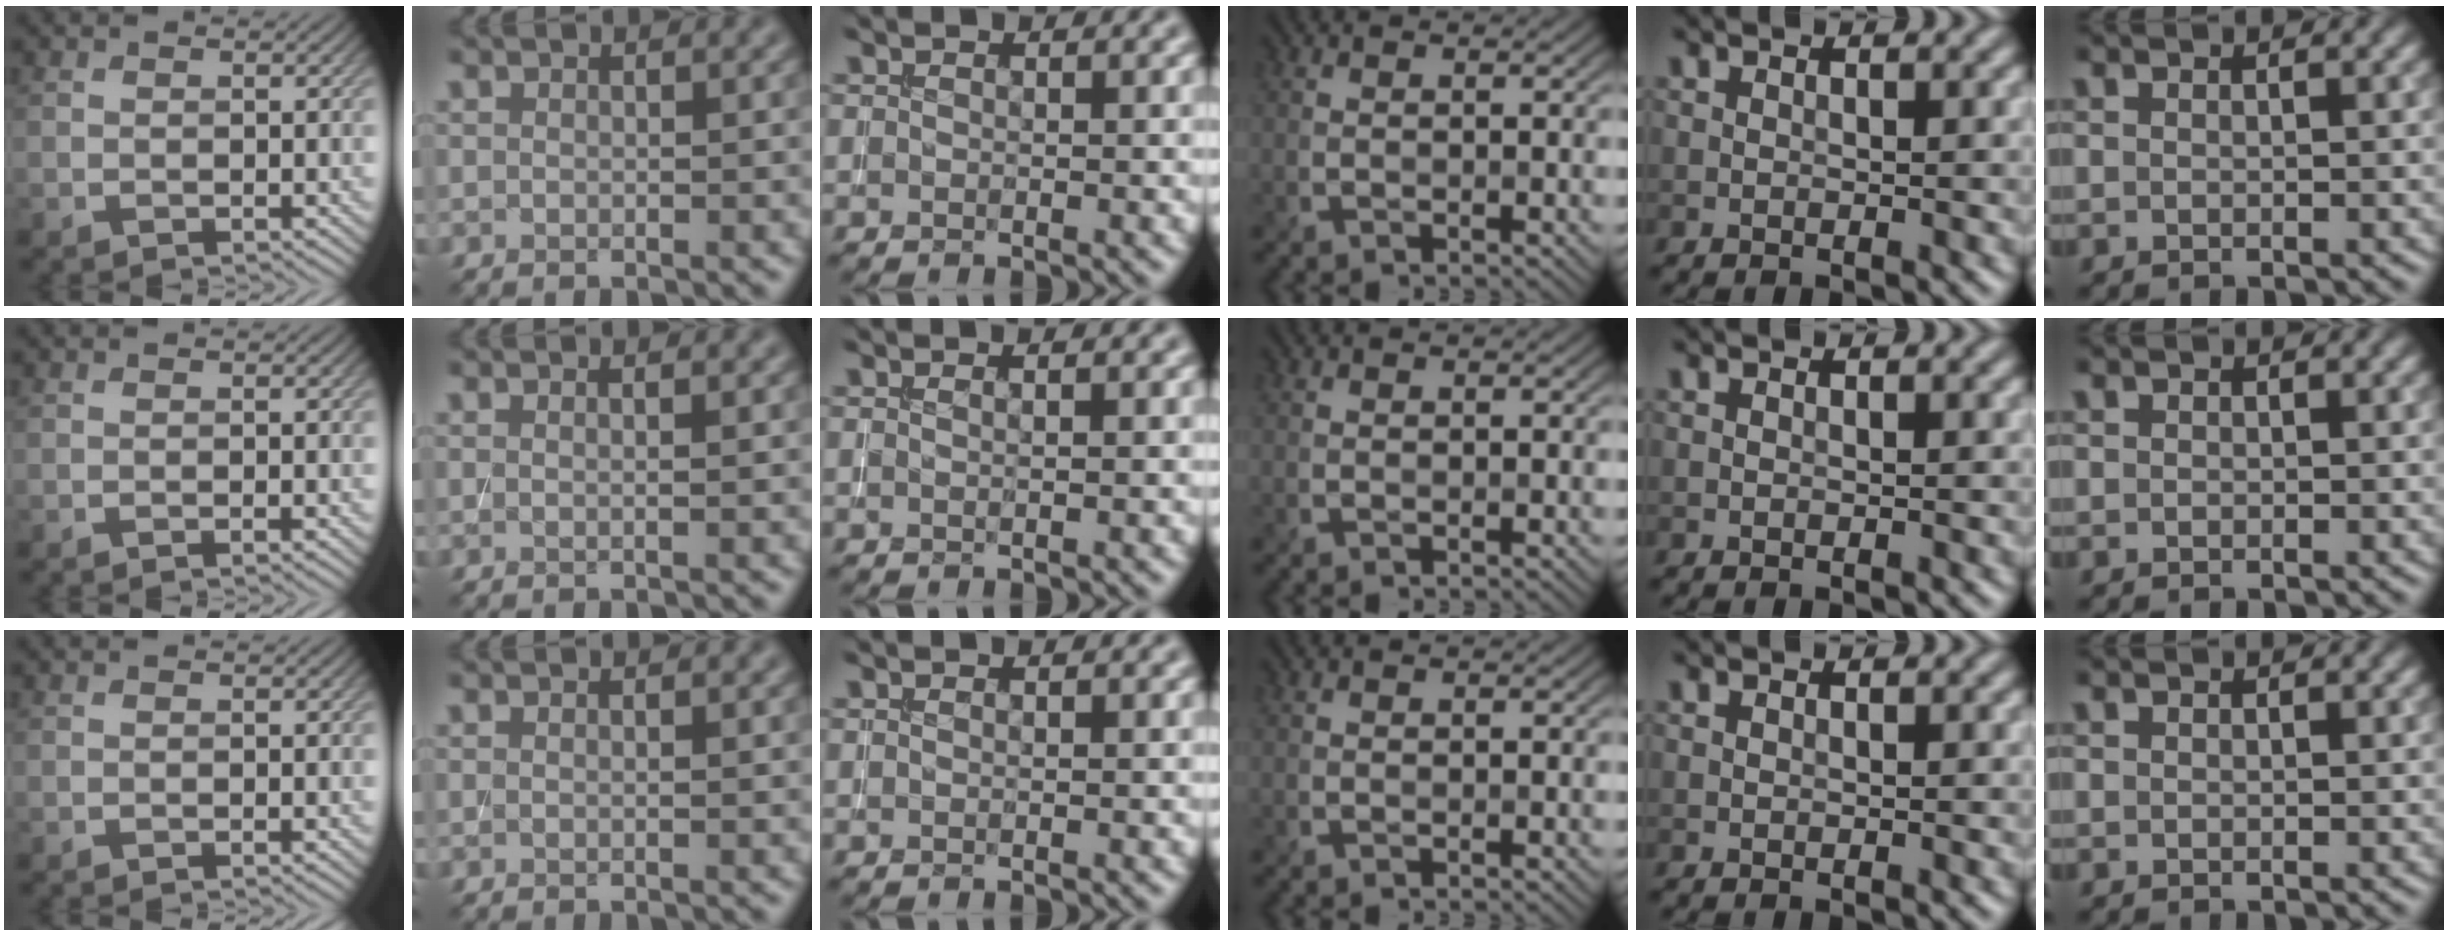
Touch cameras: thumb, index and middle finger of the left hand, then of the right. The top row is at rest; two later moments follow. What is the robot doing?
{"motion": "insert", "object": "drawer"}